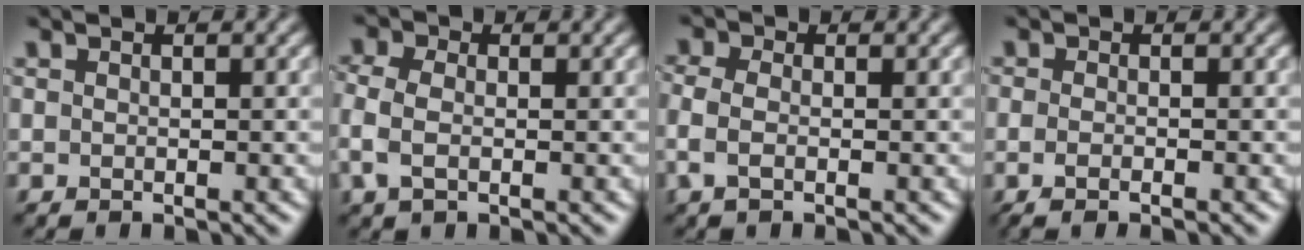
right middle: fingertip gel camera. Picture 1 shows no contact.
{"total": 3.1, "force": [-0.5, 2.0, 2.3], "torque": [-0.069, -0.002, -0.013]}
{"total": 2.3, "force": [-0.5, 1.2, 1.9], "torque": [-0.057, -0.006, -0.011]}
{"total": 2.0, "force": [-0.8, 0.6, 1.7], "torque": [-0.025, -0.008, -0.019]}